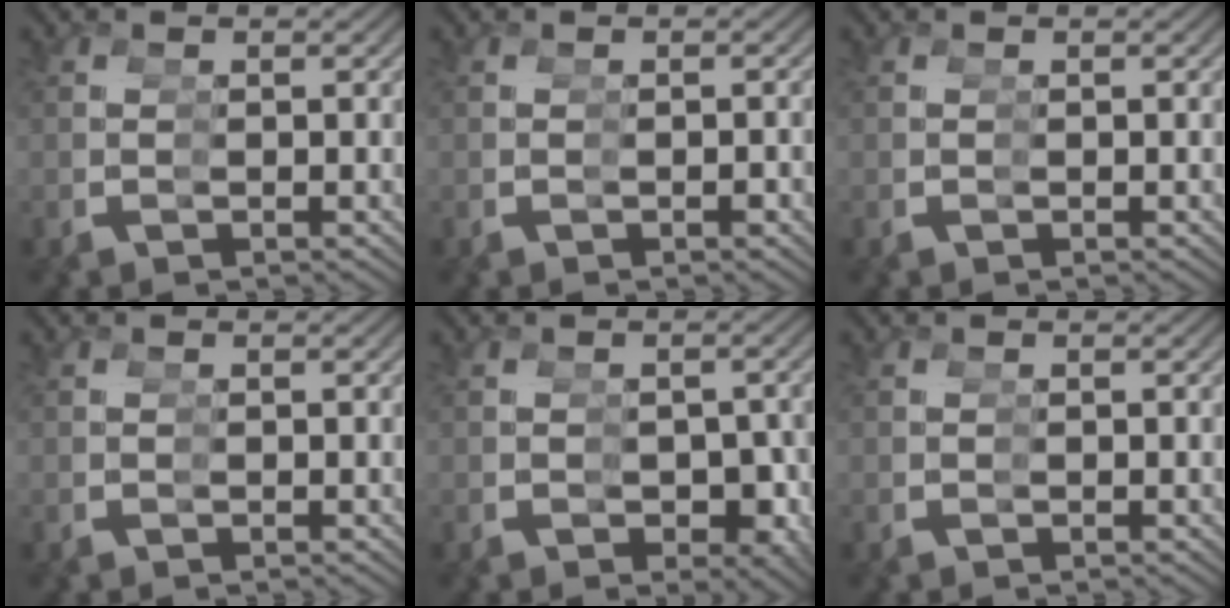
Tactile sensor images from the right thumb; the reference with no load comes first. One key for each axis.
{"total": 1.0, "fx": -0.3, "fy": 0.3, "fz": 0.9, "tx": -0.012, "ty": -0.001, "tz": -0.001}
{"total": 0.0}
{"total": 0.0}
{"total": 4.0, "fx": -0.8, "fy": 2.9, "fz": 2.6, "tx": -0.031, "ty": -0.013, "tz": -0.004}
{"total": 0.0}